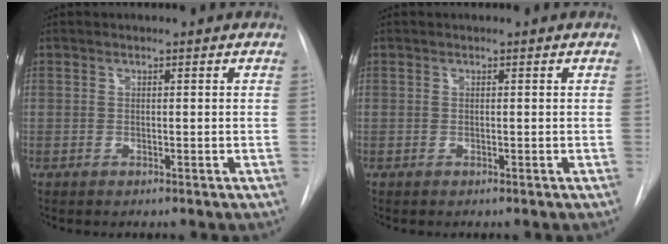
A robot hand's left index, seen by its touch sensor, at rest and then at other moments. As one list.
[{"total": 0.0}]